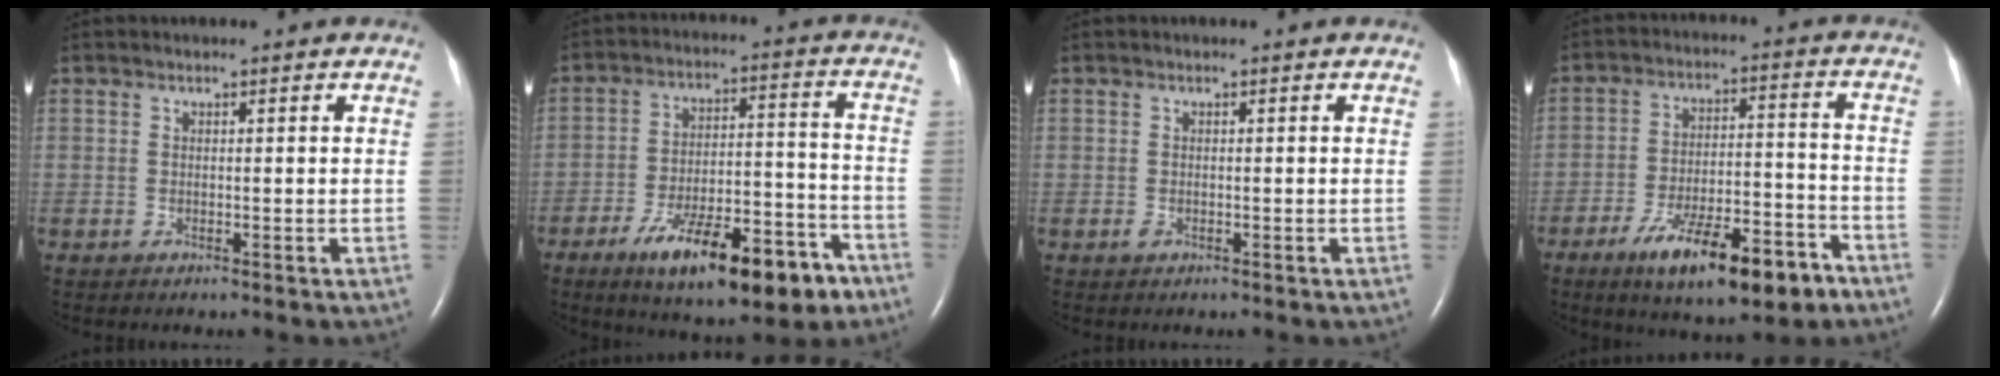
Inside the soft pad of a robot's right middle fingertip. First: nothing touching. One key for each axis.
{"total": 17.3, "fx": -10.5, "fy": 5.1, "fz": 12.8, "tx": -0.170, "ty": 0.012, "tz": -0.157}
{"total": 0.6, "fx": -0.3, "fy": 0.4, "fz": 0.4, "tx": -0.010, "ty": -0.001, "tz": -0.003}
{"total": 14.6, "fx": -9.0, "fy": 3.8, "fz": 10.8, "tx": -0.163, "ty": 0.002, "tz": -0.138}